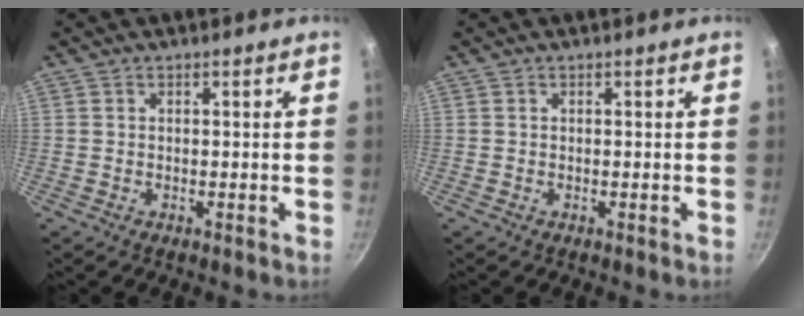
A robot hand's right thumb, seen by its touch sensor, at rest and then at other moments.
{"total": 0.0}